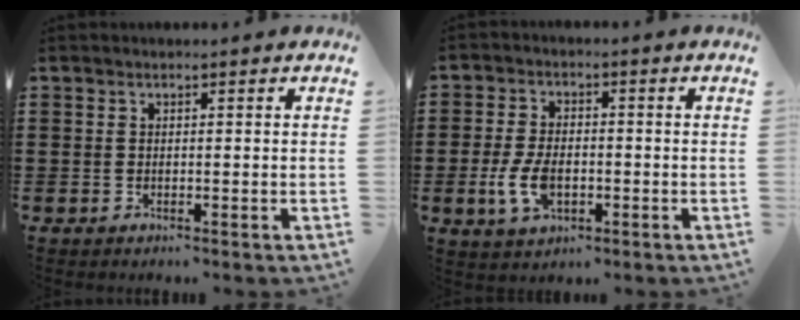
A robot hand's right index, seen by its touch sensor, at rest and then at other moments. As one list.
[{"total": 5.8, "force": [-1.5, 3.2, 4.6], "torque": [-0.107, -0.005, -0.029]}]